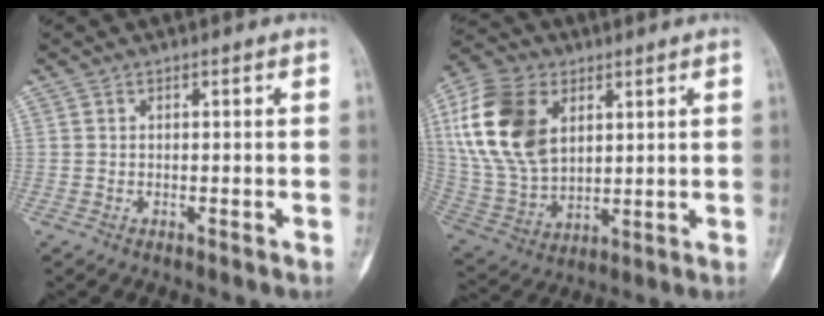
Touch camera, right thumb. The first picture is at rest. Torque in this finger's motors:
{"motor_torque": [-0.88, 2.20, 0.84, -0.33, 0.58]}